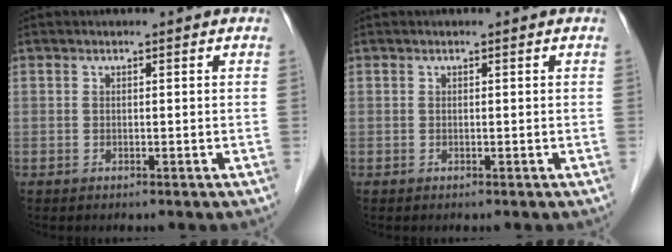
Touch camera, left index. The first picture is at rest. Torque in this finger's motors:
{"motor_torque": [0.13, 0.03, 0.01, -0.01]}